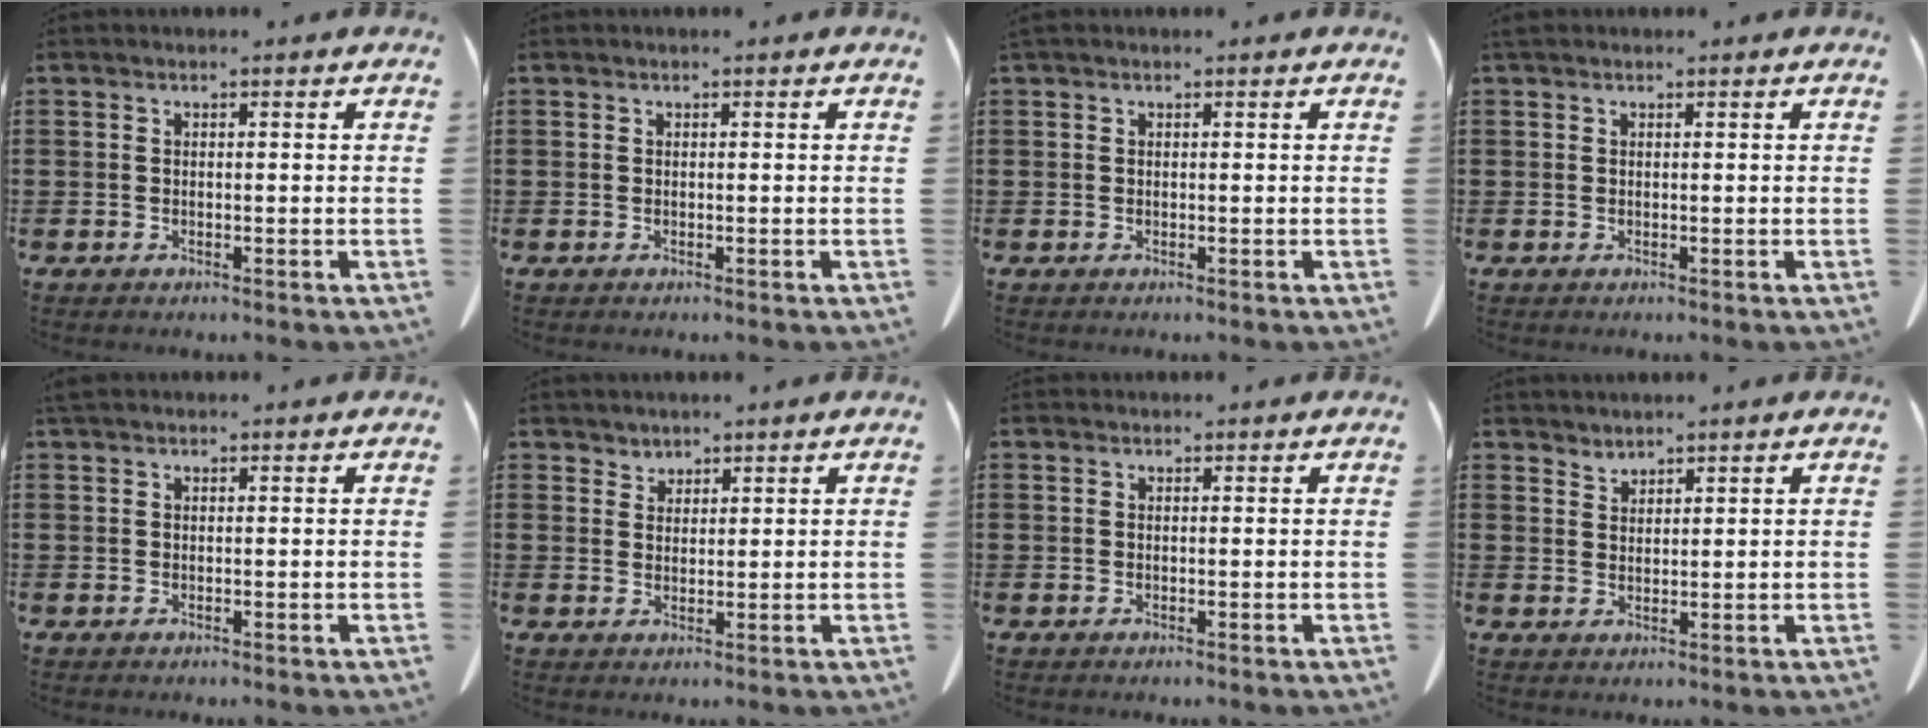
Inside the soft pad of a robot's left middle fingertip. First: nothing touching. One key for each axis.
{"total": 0.0}
{"total": 0.0}
{"total": 0.6, "fx": 0.4, "fy": 0.3, "fz": 0.3, "tx": -0.008, "ty": 0.002, "tz": 0.007}
{"total": 0.8, "fx": 0.6, "fy": 0.4, "fz": 0.4, "tx": -0.012, "ty": 0.002, "tz": 0.011}
{"total": 2.0, "fx": 1.8, "fy": 0.8, "fz": -0.1, "tx": -0.006, "ty": 0.001, "tz": 0.038}
{"total": 0.0}
{"total": 1.9, "fx": 1.9, "fy": 0.2, "fz": -0.2, "tx": 0.000, "ty": -0.004, "tz": 0.038}